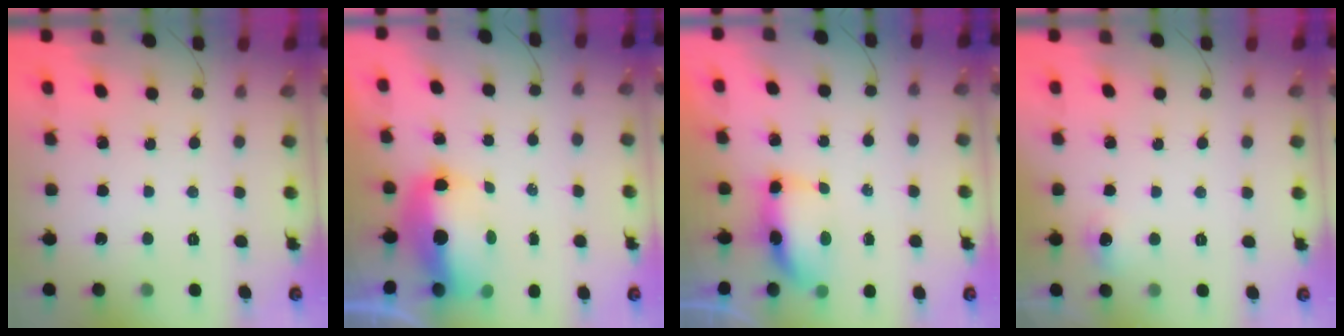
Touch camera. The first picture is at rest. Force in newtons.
{"total": 8.2, "press": 8.0, "slide": 1.8}
{"total": 7.0, "press": 7.0, "slide": 0.5}
{"total": 4.7, "press": 4.4, "slide": 1.6}